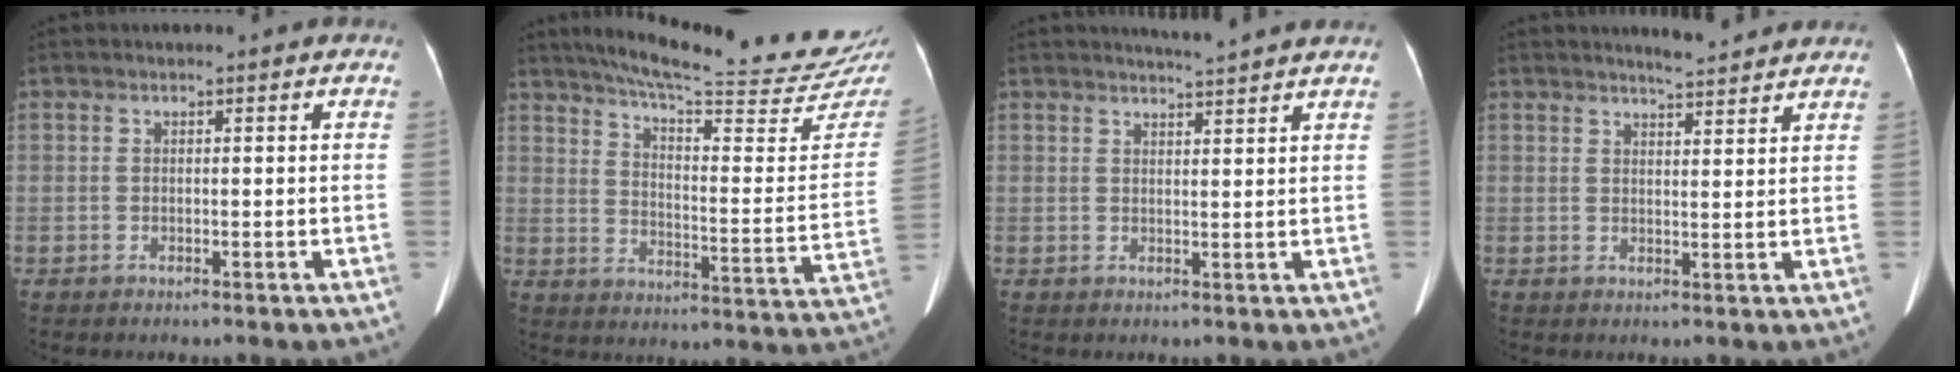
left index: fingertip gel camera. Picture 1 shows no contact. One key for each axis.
{"total": 25.3, "fx": 22.5, "fy": 1.2, "fz": 11.5, "tx": -0.173, "ty": -0.072, "tz": 0.288}
{"total": 4.3, "fx": 4.0, "fy": -1.0, "fz": 1.3, "tx": -0.019, "ty": 0.002, "tz": 0.050}
{"total": 5.0, "fx": 4.7, "fy": 0.3, "fz": 1.5, "tx": -0.031, "ty": 0.006, "tz": 0.063}